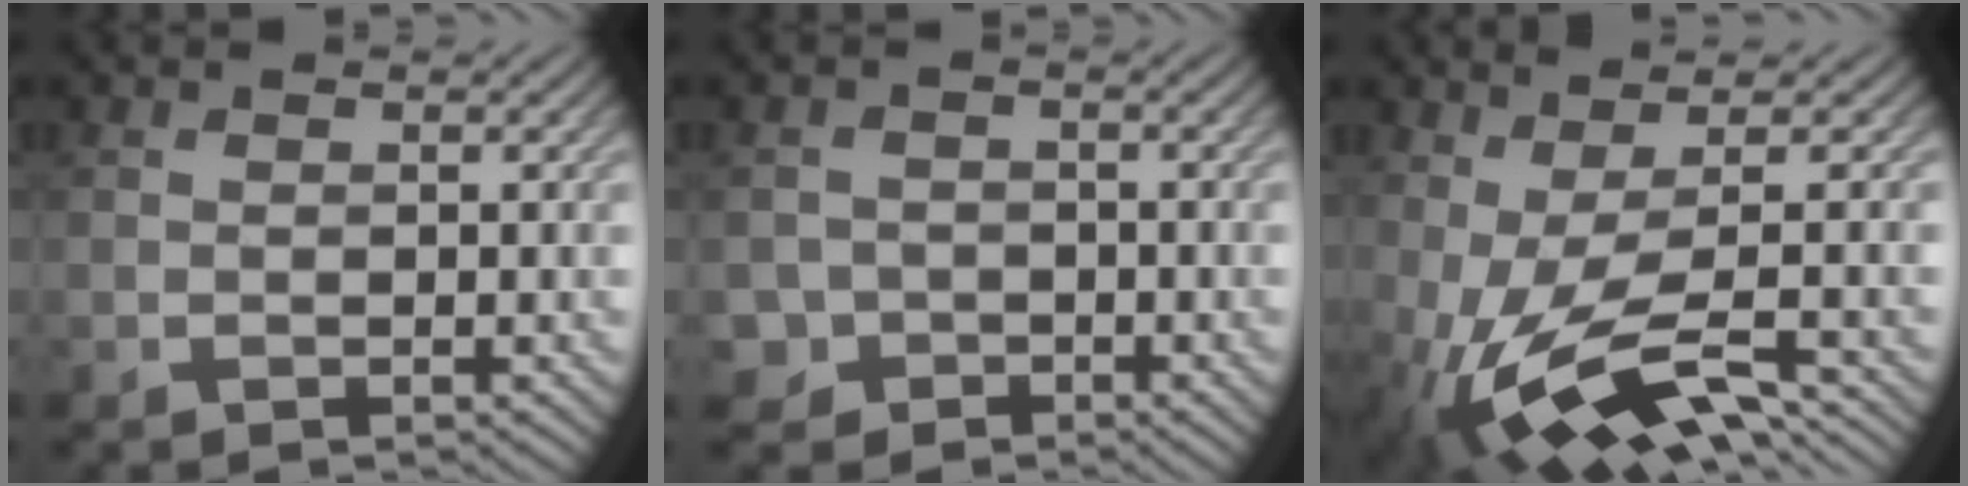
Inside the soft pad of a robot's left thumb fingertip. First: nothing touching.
{"total": 2.6, "force": [-1.4, 2.2, 0.2], "torque": [-0.001, 0.000, -0.029]}
{"total": 10.8, "force": [-2.3, 3.5, 9.9], "torque": [-0.194, -0.006, -0.032]}